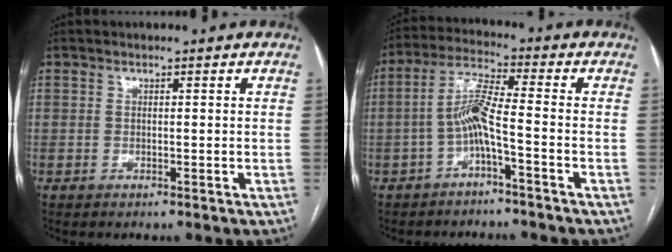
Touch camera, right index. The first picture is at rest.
{"total": 6.3, "force": [-2.2, 0.0, 5.9], "torque": [-0.120, 0.017, -0.044]}